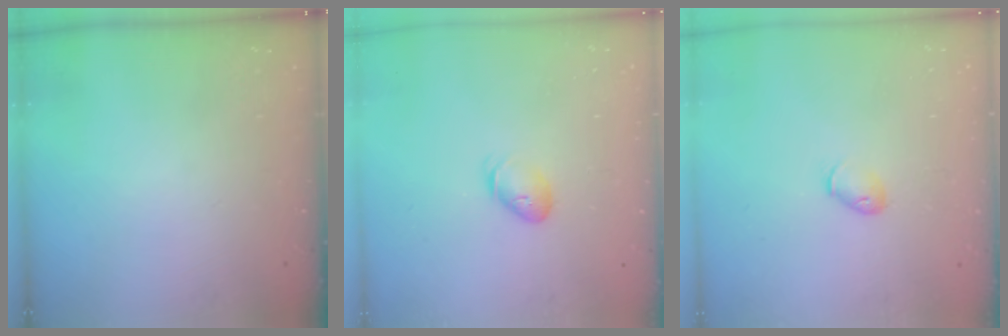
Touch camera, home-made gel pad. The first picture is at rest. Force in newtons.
{"total": 7.4, "press": 7.3, "slide": 1.2}
{"total": 4.5, "press": 4.4, "slide": 0.9}